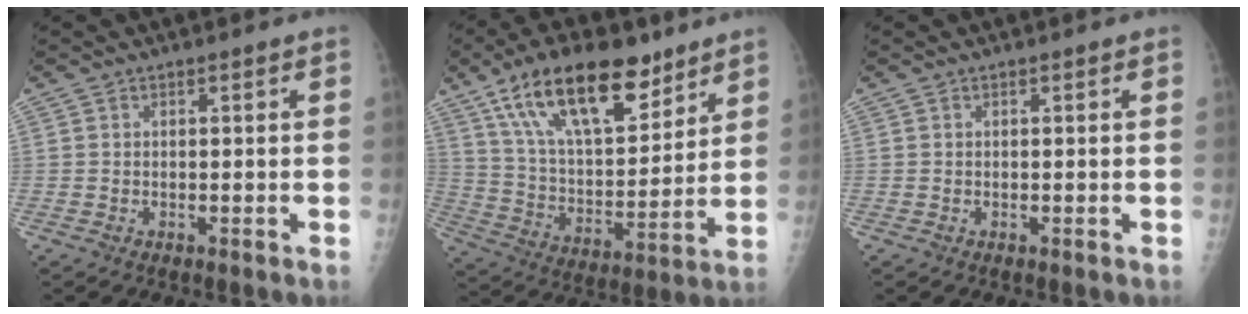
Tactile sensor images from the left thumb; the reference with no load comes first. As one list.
[{"total": 22.1, "force": [13.7, 9.6, 14.4], "torque": [-0.213, -0.045, 0.247]}, {"total": 0.0}]